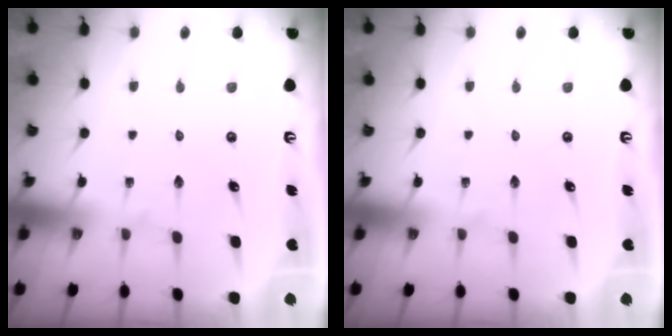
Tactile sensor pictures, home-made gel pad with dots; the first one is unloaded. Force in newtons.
{"total": 0.0}